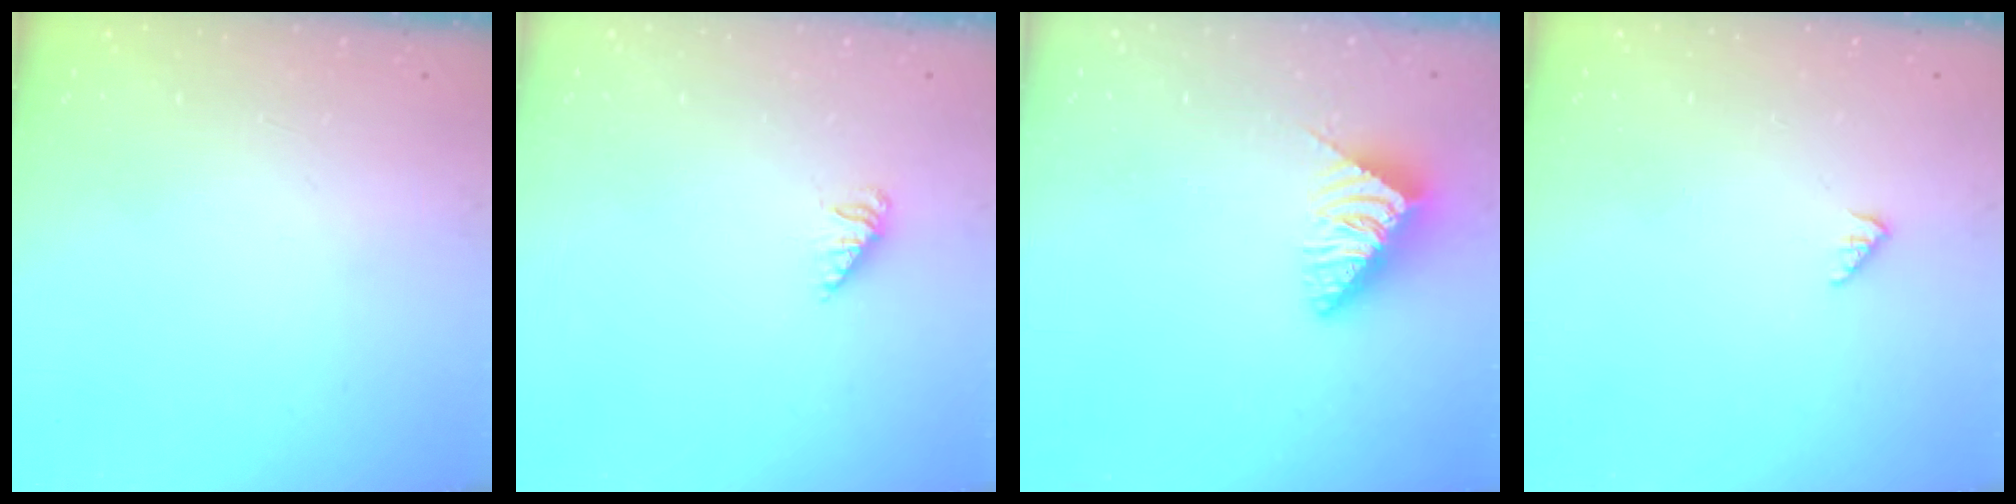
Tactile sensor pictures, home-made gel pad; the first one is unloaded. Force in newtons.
{"total": 2.4, "press": 2.4, "slide": 0.1}
{"total": 3.9, "press": 3.9, "slide": 0.7}
{"total": 0.6, "press": 0.6, "slide": 0.2}